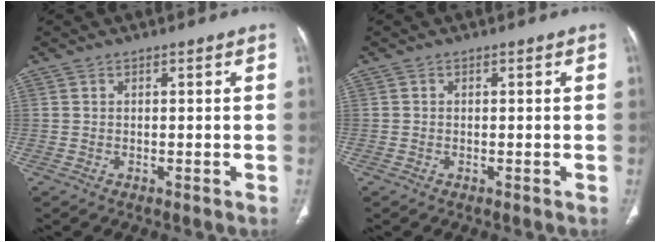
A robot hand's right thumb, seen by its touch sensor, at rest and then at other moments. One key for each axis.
{"total": 0.0}